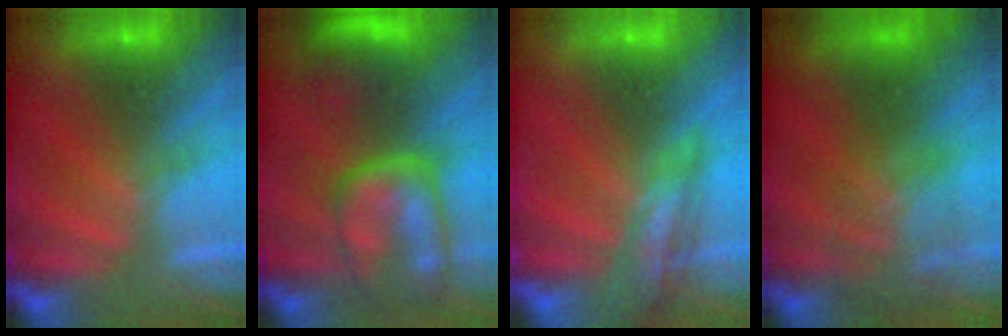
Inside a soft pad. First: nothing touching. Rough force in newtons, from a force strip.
{"total": 9.1}
{"total": 2.5}
{"total": 1.5}